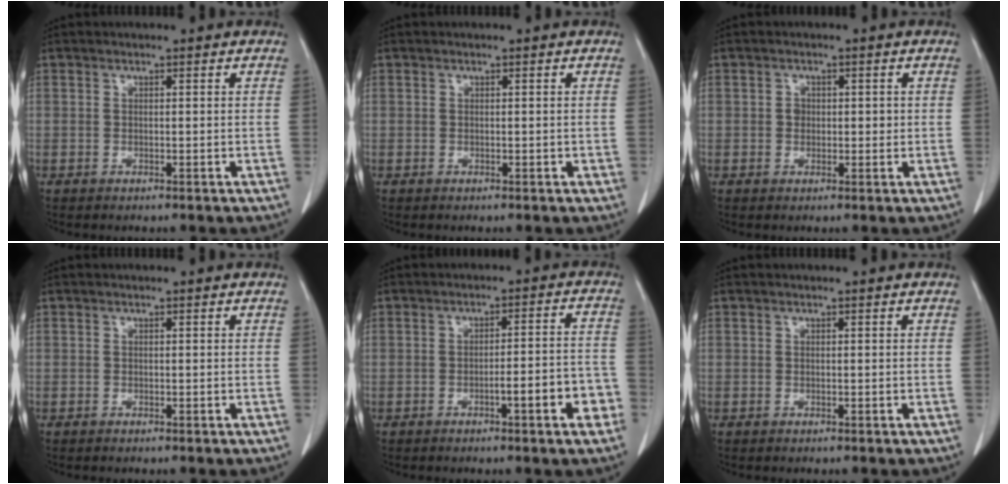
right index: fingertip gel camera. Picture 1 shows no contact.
{"total": 0.5, "force": [-0.1, 0.4, 0.4], "torque": [-0.004, 0.006, 0.001]}
{"total": 2.0, "force": [0.1, 1.6, 1.2], "torque": [-0.016, 0.004, 0.001]}
{"total": 0.0}
{"total": 6.8, "force": [-3.1, 0.8, 6.0], "torque": [-0.075, 0.018, -0.038]}
{"total": 0.0}